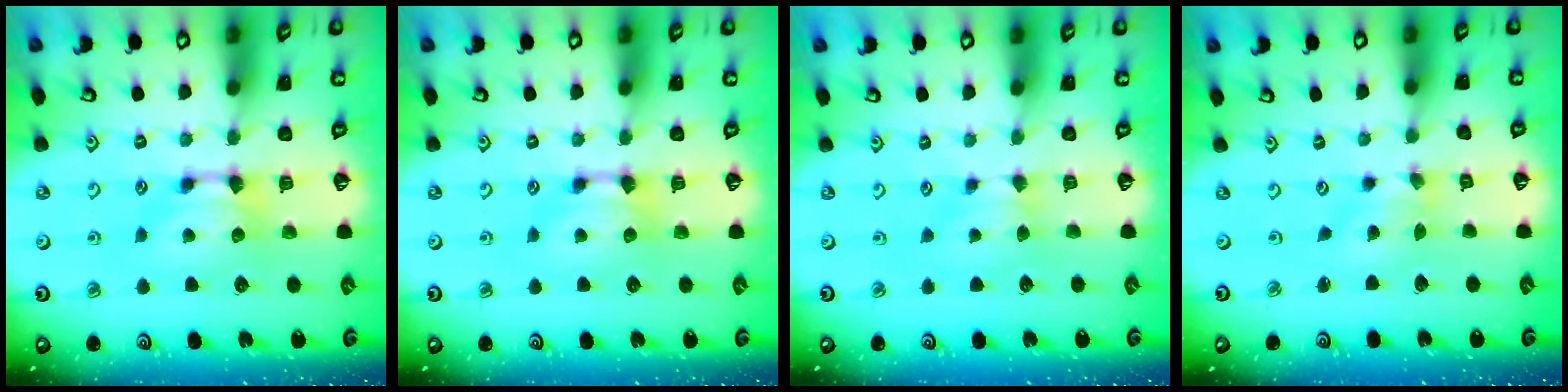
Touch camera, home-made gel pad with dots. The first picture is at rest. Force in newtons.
{"total": 0.0}
{"total": 2.0, "press": 1.9, "slide": 0.7}
{"total": 1.2, "press": 0.2, "slide": 1.1}